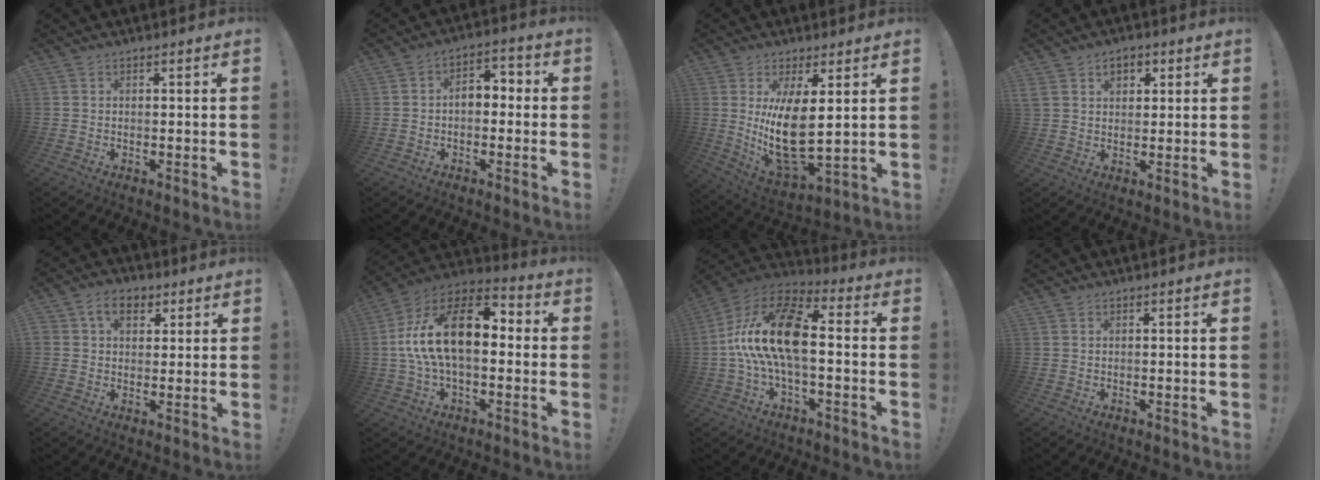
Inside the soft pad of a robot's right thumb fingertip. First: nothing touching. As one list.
[{"total": 6.6, "force": [-0.4, 4.6, 4.8], "torque": [-0.064, 0.009, -0.009]}, {"total": 14.4, "force": [3.3, 5.5, 12.9], "torque": [-0.254, -0.040, 0.059]}, {"total": 5.6, "force": [2.5, 4.3, 2.7], "torque": [-0.048, 0.000, 0.048]}, {"total": 7.6, "force": [3.0, 5.6, 4.1], "torque": [-0.060, 0.001, 0.058]}, {"total": 21.1, "force": [2.3, 10.9, 17.9], "torque": [-0.325, 0.003, 0.041]}, {"total": 19.1, "force": [-0.3, 9.0, 16.8], "torque": [-0.312, 0.022, -0.001]}, {"total": 0.0}]